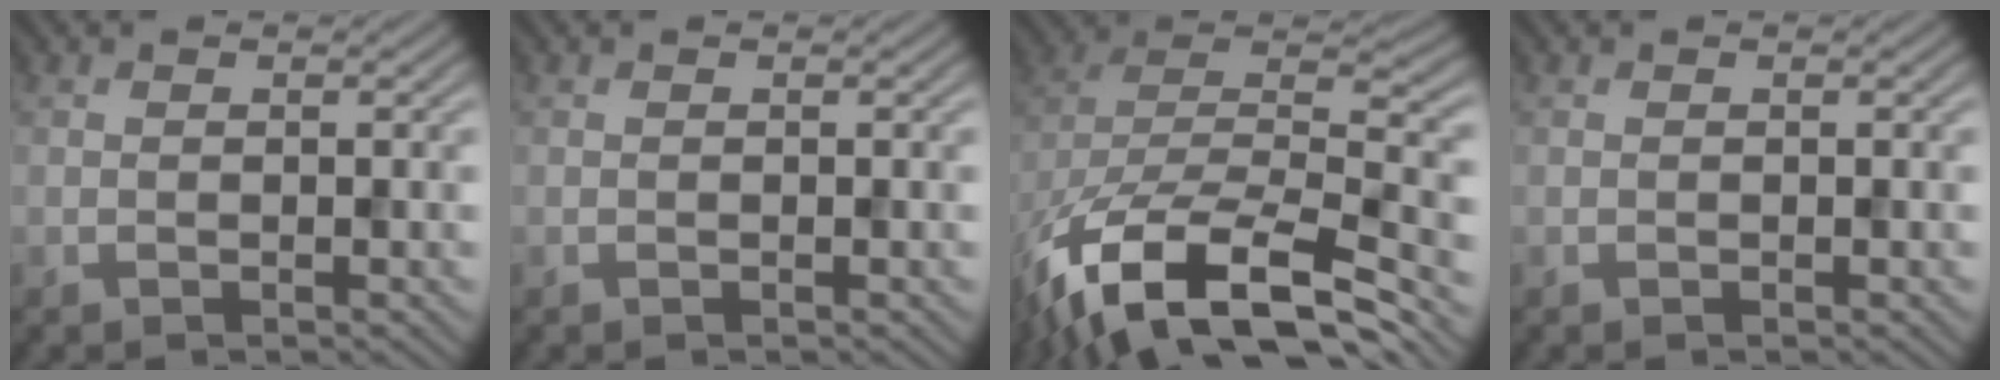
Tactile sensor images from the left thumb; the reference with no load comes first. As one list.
[{"total": 0.0}, {"total": 16.3, "force": [-10.2, 6.4, 11.0], "torque": [-0.255, -0.033, -0.159]}, {"total": 0.0}]